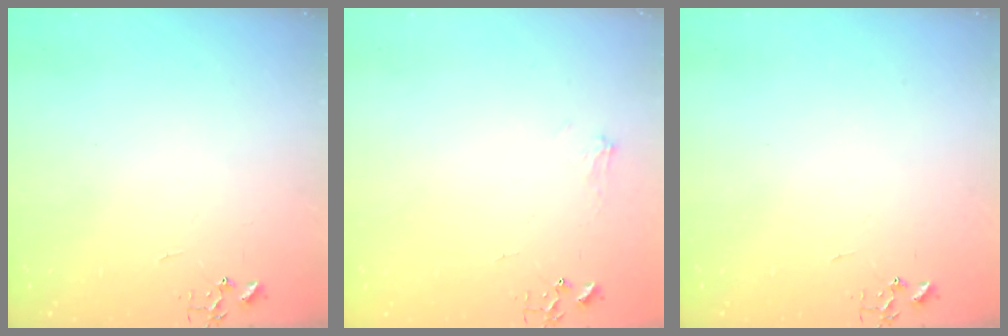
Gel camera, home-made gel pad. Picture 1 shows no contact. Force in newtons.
{"total": 5.3, "press": 5.3, "slide": 0.6}
{"total": 0.0}